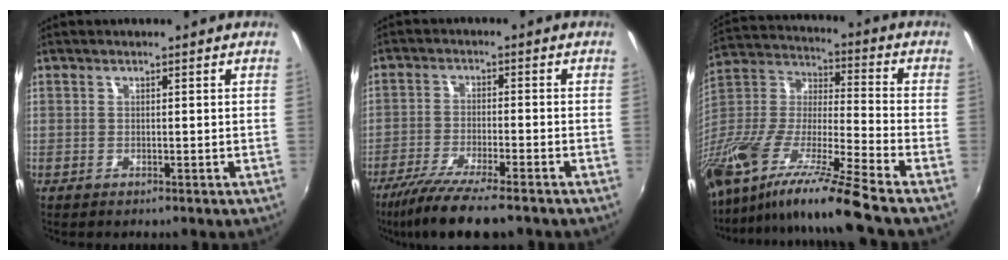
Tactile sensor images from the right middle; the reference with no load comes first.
{"total": 11.1, "force": [-8.7, 1.2, 6.7], "torque": [-0.145, -0.035, -0.151]}
{"total": 23.1, "force": [-16.8, -0.2, 15.9], "torque": [-0.280, -0.044, -0.312]}